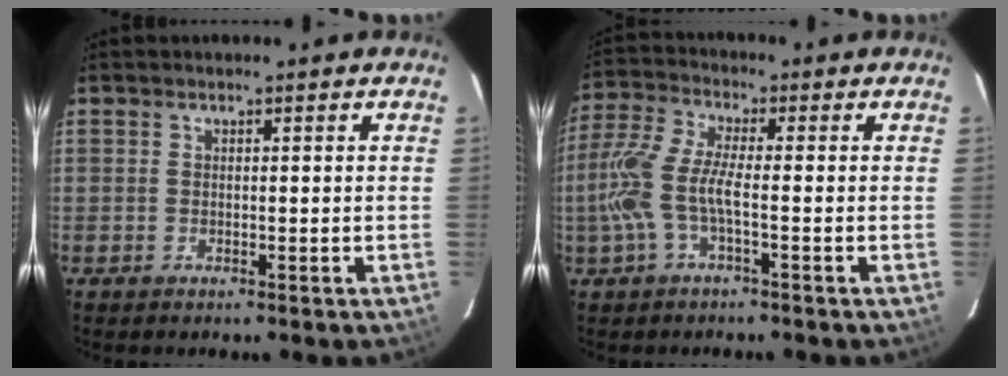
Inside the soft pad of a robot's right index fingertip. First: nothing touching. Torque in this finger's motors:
{"motor_torque": [1.23, -0.45, 0.70, 0.19]}